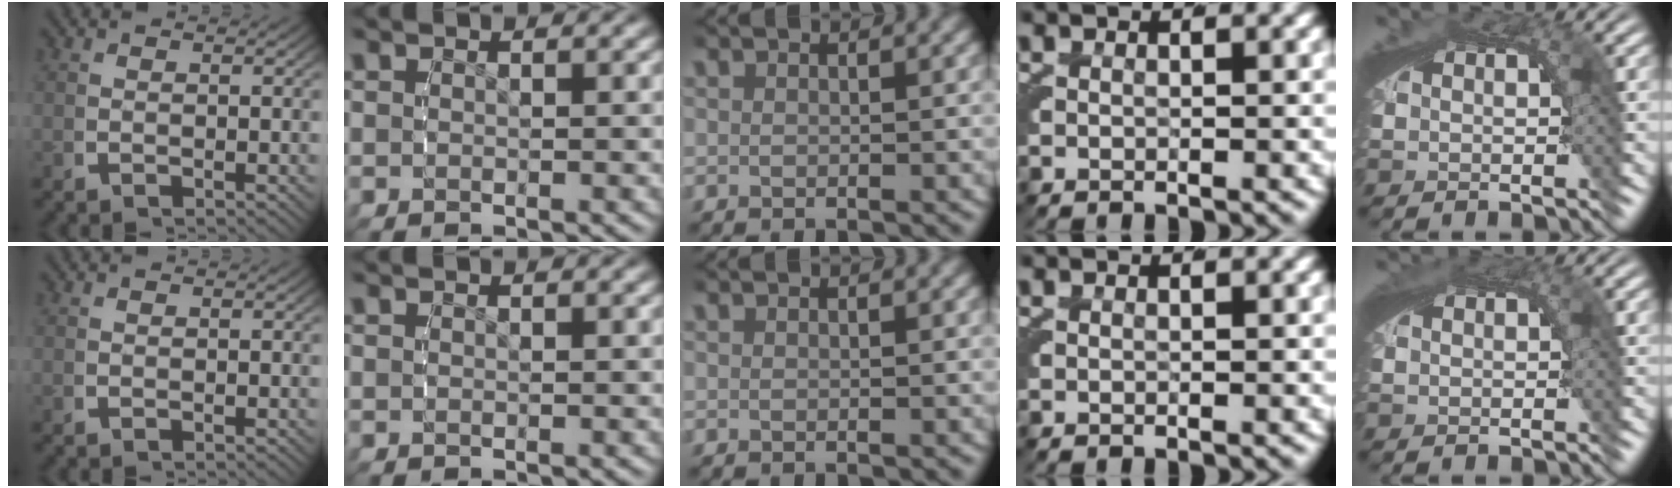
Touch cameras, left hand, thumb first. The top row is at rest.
{"little": {"total": 0.8, "force": [0.3, 0.3, 0.6], "torque": [-0.010, 0.004, 0.003]}}